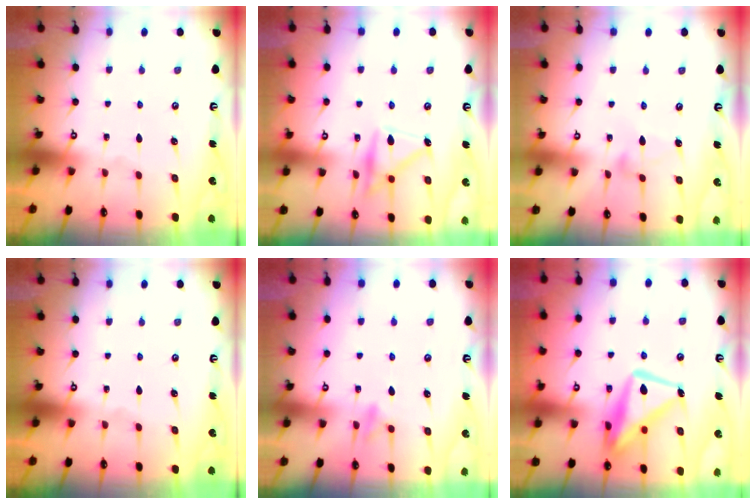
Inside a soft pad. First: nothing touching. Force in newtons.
{"total": 16.9, "press": 16.9, "slide": 0.8}
{"total": 4.8, "press": 4.7, "slide": 0.3}
{"total": 0.0}
{"total": 8.8, "press": 8.6, "slide": 1.8}
{"total": 15.0, "press": 14.9, "slide": 1.5}